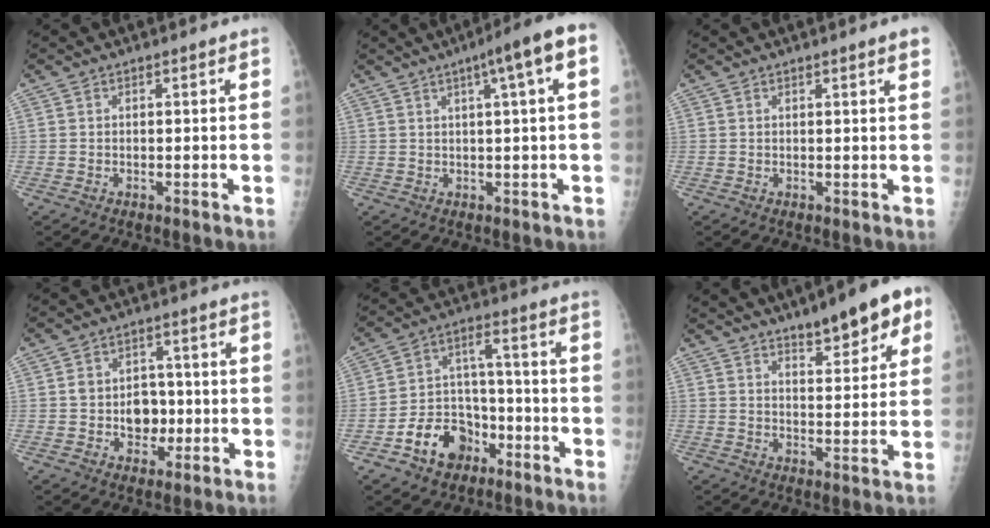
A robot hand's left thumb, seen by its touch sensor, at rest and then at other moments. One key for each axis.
{"total": 8.2, "fx": 2.7, "fy": 0.4, "fz": 7.7, "tx": -0.113, "ty": 0.020, "tz": 0.033}
{"total": 1.8, "fx": 1.0, "fy": -0.1, "fz": 1.4, "tx": -0.019, "ty": -0.002, "tz": 0.012}
{"total": 7.2, "fx": -1.3, "fy": 5.7, "fz": 4.2, "tx": -0.025, "ty": 0.016, "tz": -0.021}
{"total": 11.7, "fx": -6.2, "fy": 8.4, "fz": 5.2, "tx": -0.057, "ty": 0.060, "tz": -0.101}
{"total": 11.8, "fx": 7.1, "fy": 3.7, "fz": 8.6, "tx": -0.085, "ty": -0.023, "tz": 0.097}